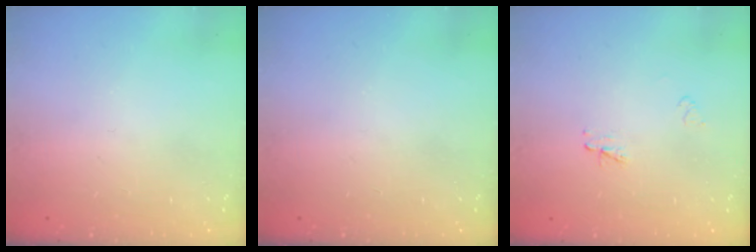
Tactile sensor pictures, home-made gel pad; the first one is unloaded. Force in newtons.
{"total": 0.0}
{"total": 2.3, "press": 2.3, "slide": 0.3}